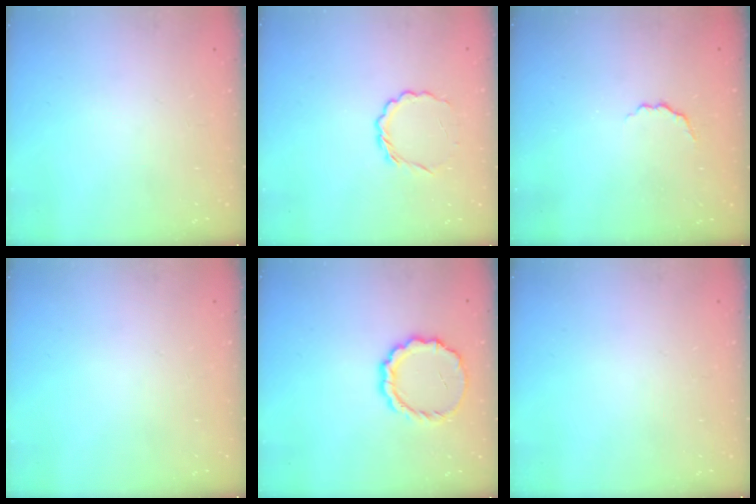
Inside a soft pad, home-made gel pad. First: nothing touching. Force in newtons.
{"total": 3.9, "press": 3.7, "slide": 1.3}
{"total": 2.7, "press": 2.6, "slide": 0.9}
{"total": 0.0}
{"total": 9.6, "press": 9.3, "slide": 2.1}
{"total": 0.0}